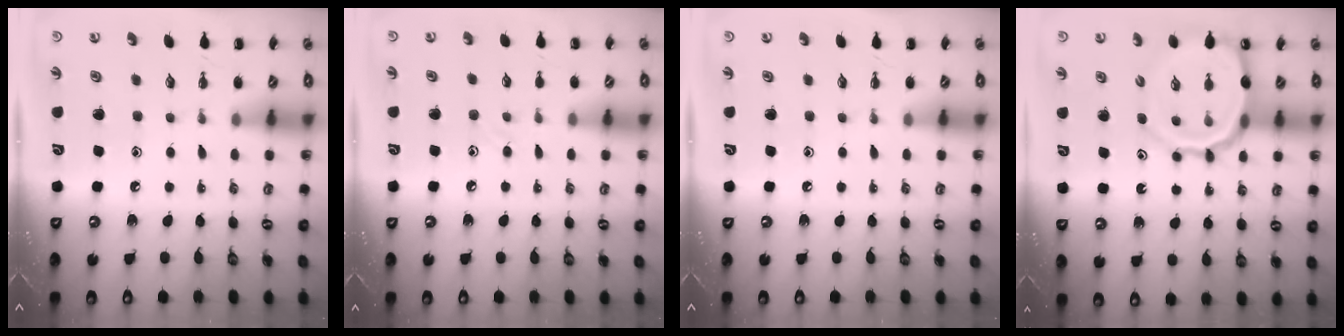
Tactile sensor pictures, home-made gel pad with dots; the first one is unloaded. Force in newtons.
{"total": 7.1, "press": 6.6, "slide": 2.5}
{"total": 0.0}
{"total": 13.7, "press": 13.5, "slide": 2.6}